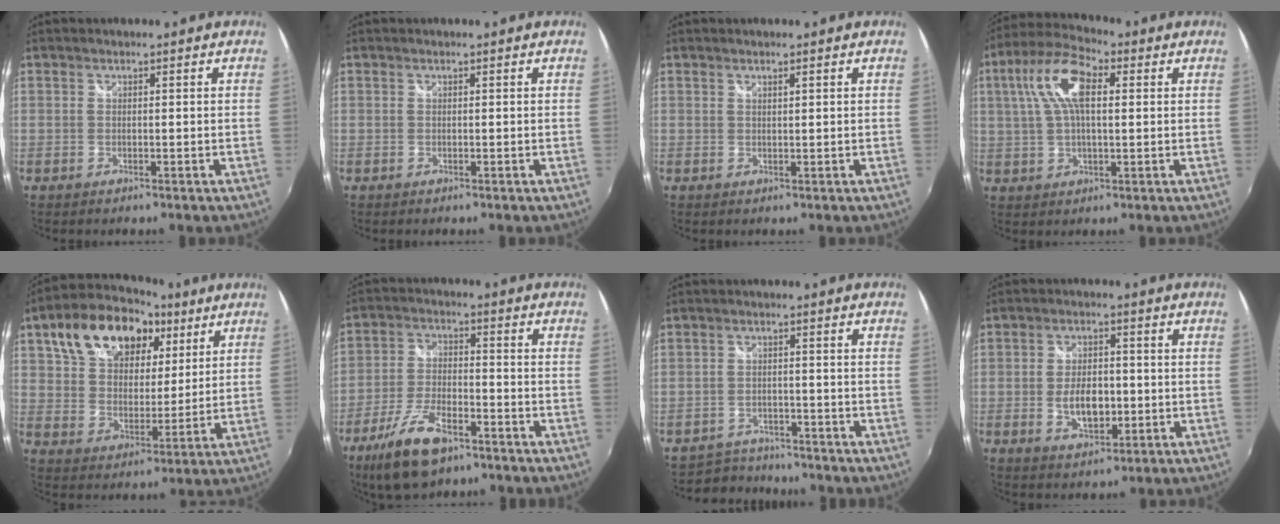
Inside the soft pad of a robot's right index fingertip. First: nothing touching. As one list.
[{"total": 0.0}, {"total": 0.8, "force": [0.6, 0.0, 0.5], "torque": [-0.007, 0.005, 0.014]}, {"total": 11.8, "force": [3.1, 4.9, 10.3], "torque": [-0.205, 0.027, 0.051]}, {"total": 20.9, "force": [10.7, 12.5, 12.8], "torque": [-0.266, 0.064, 0.187]}, {"total": 11.8, "force": [-7.5, 4.7, 7.9], "torque": [-0.179, -0.017, -0.136]}, {"total": 5.5, "force": [-4.9, 2.4, -0.1], "torque": [-0.018, 0.011, -0.080]}, {"total": 7.4, "force": [-1.3, 4.1, 6.0], "torque": [-0.115, 0.001, -0.015]}]